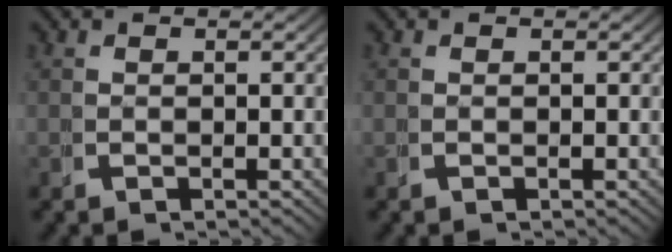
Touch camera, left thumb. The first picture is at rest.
{"total": 0.0}